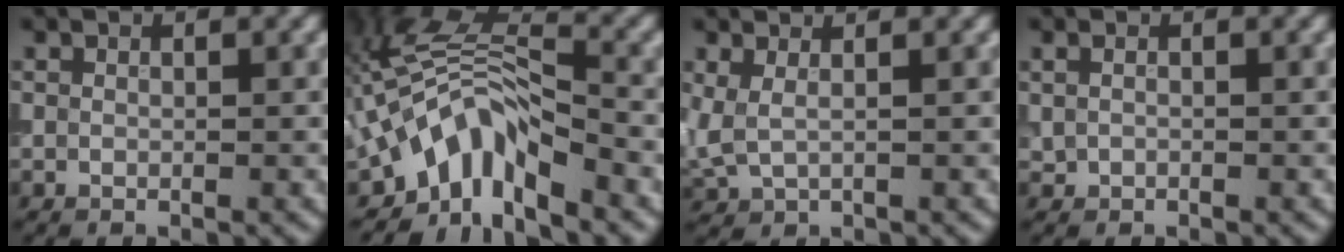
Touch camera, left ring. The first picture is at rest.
{"total": 6.1, "force": [-3.2, 2.6, 4.5], "torque": [-0.065, 0.006, -0.073]}
{"total": 2.2, "force": [1.1, 1.0, 1.6], "torque": [-0.042, -0.001, 0.025]}
{"total": 0.7, "force": [0.2, 0.5, 0.5], "torque": [-0.012, -0.001, 0.002]}